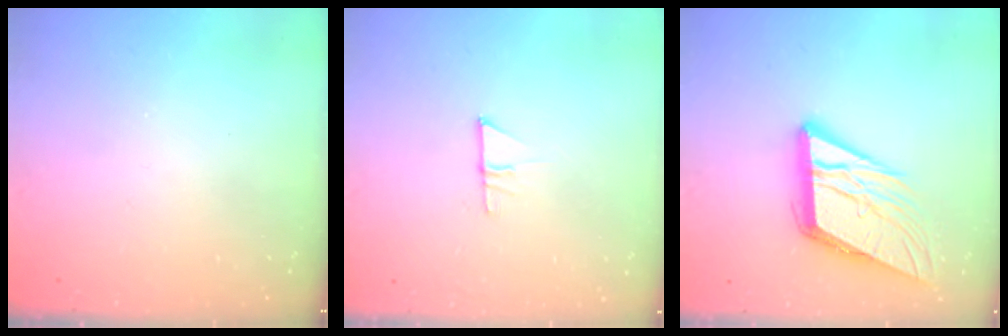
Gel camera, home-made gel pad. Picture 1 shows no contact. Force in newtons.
{"total": 7.0, "press": 7.0, "slide": 0.5}
{"total": 13.7, "press": 13.5, "slide": 2.4}